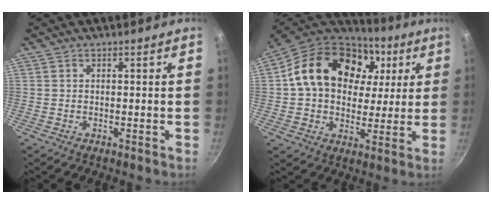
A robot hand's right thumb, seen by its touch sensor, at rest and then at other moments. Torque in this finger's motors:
{"motor_torque": [-1.09, 2.23, 0.52, -0.37, 0.30]}